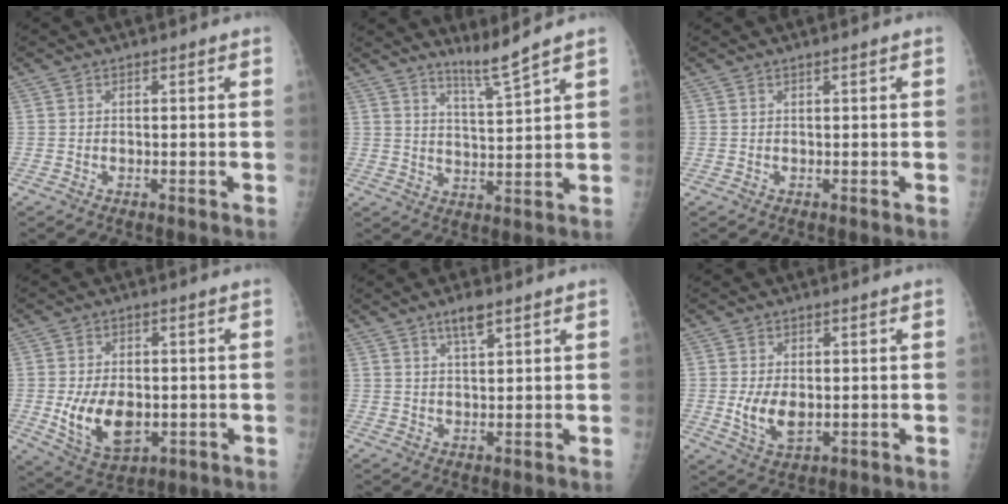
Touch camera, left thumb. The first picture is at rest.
{"total": 4.8, "force": [4.2, -1.4, 1.8], "torque": [-0.036, -0.051, 0.083]}
{"total": 0.0}
{"total": 11.1, "force": [-1.6, 6.9, 8.6], "torque": [-0.125, -0.009, -0.010]}
{"total": 4.1, "force": [2.8, 1.2, 2.7], "torque": [-0.037, -0.012, 0.050]}
{"total": 6.7, "force": [-0.5, 4.0, 5.4], "torque": [-0.088, -0.012, 0.001]}